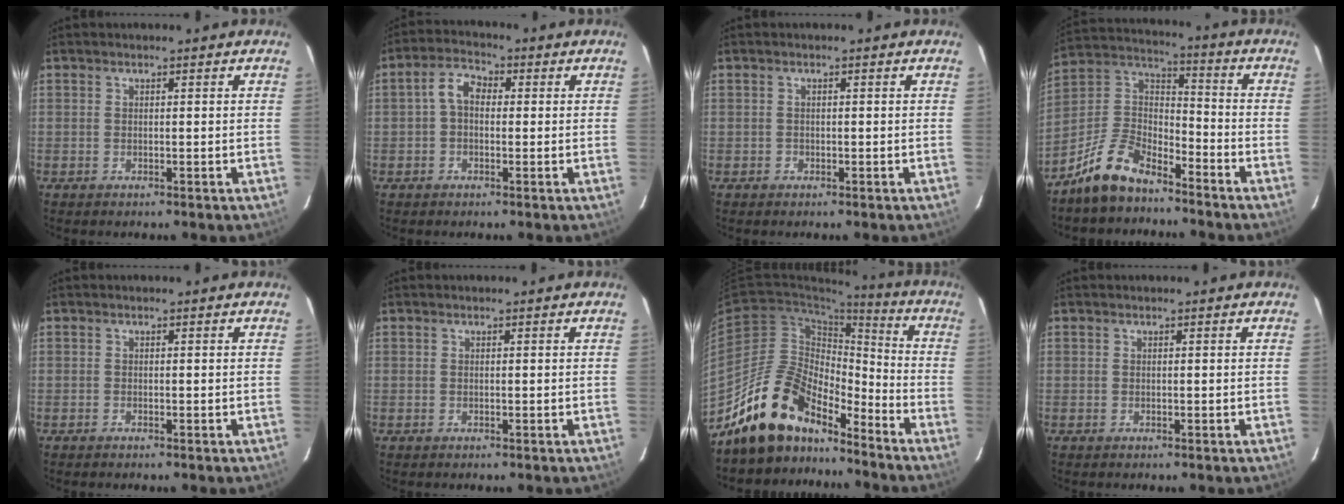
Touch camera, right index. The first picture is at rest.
{"total": 4.2, "force": [-0.1, 3.0, 2.9], "torque": [-0.058, 0.019, -0.004]}
{"total": 0.6, "force": [-0.3, 0.5, 0.0], "torque": [0.001, 0.002, -0.006]}
{"total": 12.1, "force": [-9.0, 5.2, 6.2], "torque": [-0.146, 0.030, -0.172]}
{"total": 0.0}
{"total": 0.0}
{"total": 16.4, "force": [-13.9, 6.6, 5.9], "torque": [-0.119, 0.028, -0.240]}
{"total": 0.0}